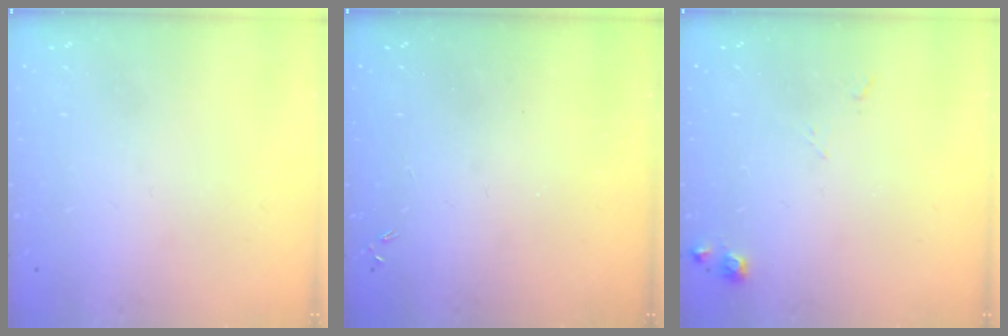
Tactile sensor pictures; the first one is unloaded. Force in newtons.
{"total": 0.0}
{"total": 6.6, "press": 6.5, "slide": 1.1}